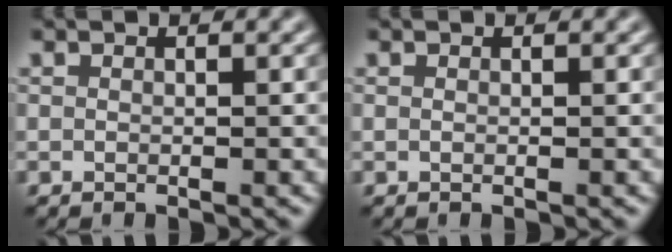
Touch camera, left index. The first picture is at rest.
{"total": 0.0}